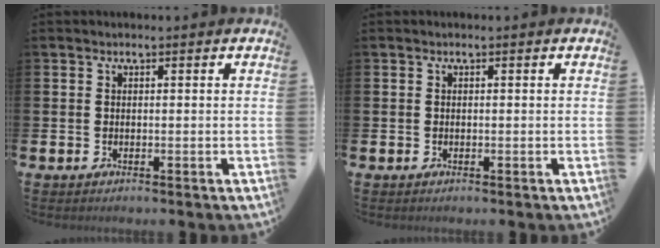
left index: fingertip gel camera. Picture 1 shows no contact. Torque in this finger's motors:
{"motor_torque": [-0.13, -0.02, -0.03, -0.01]}